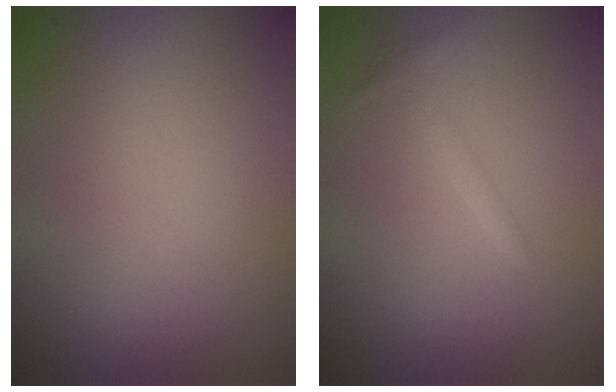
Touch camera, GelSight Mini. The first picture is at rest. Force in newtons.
{"total": 1.0, "press": 1.0, "slide": 0.0}